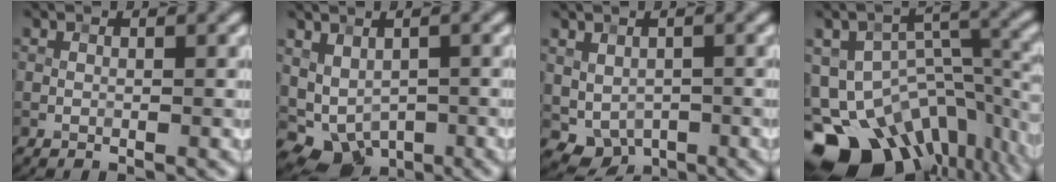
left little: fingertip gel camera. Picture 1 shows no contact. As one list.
[{"total": 4.5, "force": [-0.7, 3.5, 2.8], "torque": [-0.043, -0.012, 0.003]}, {"total": 3.4, "force": [-0.4, 2.8, 2.0], "torque": [-0.029, -0.016, 0.006]}, {"total": 14.6, "force": [-8.1, 9.2, 8.0], "torque": [-0.151, -0.009, -0.113]}]